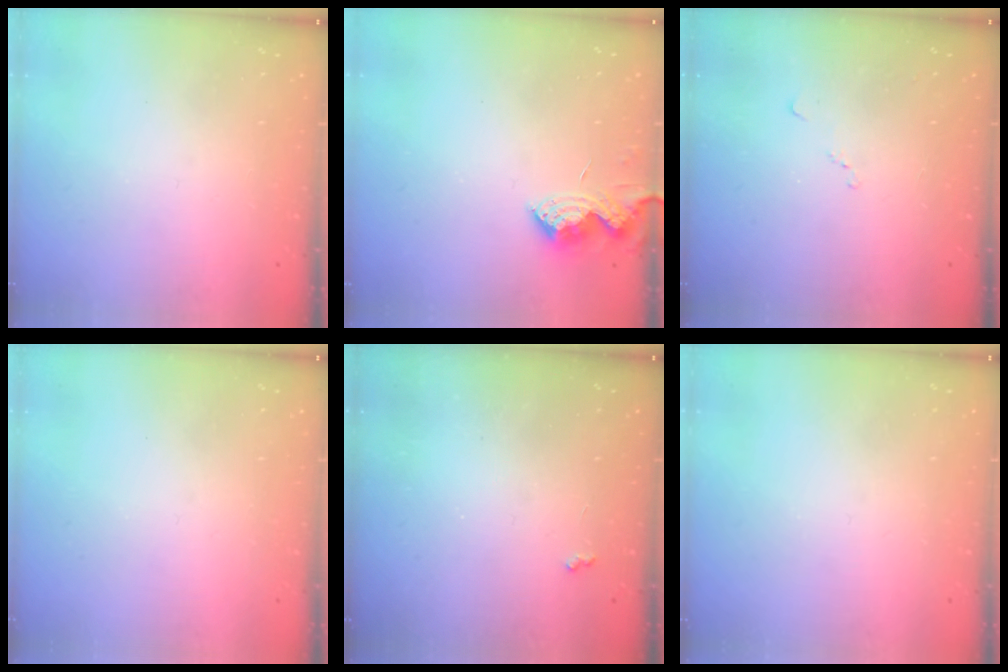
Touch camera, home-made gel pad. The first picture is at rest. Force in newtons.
{"total": 7.9, "press": 7.9, "slide": 0.8}
{"total": 6.6, "press": 6.6, "slide": 0.7}
{"total": 0.0}
{"total": 3.0, "press": 3.0, "slide": 0.5}
{"total": 0.0}